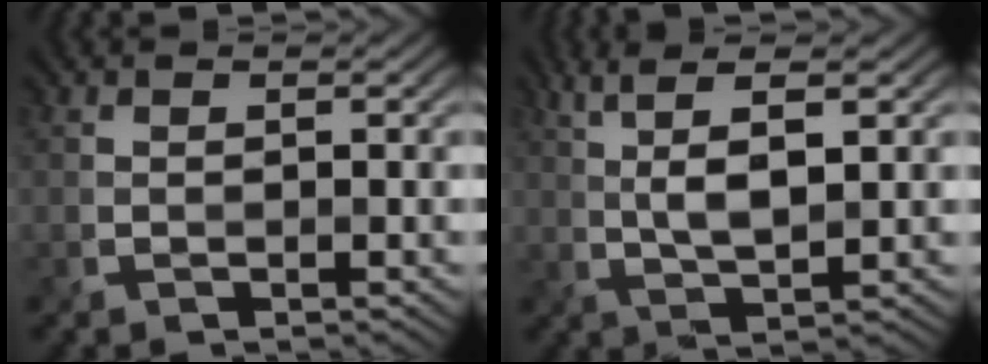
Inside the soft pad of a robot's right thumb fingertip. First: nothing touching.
{"total": 6.1, "force": [2.2, 1.4, 5.5], "torque": [-0.116, 0.006, 0.046]}